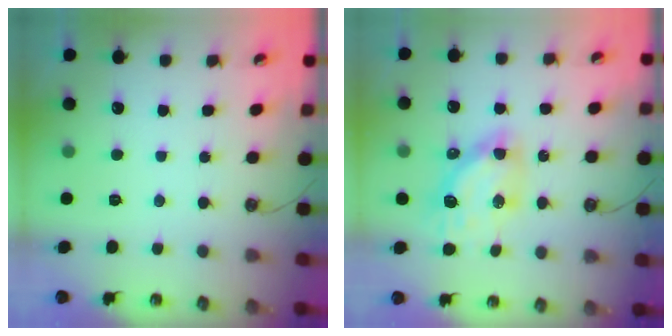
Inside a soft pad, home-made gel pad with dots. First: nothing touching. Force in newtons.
{"total": 10.5, "press": 10.5, "slide": 1.2}